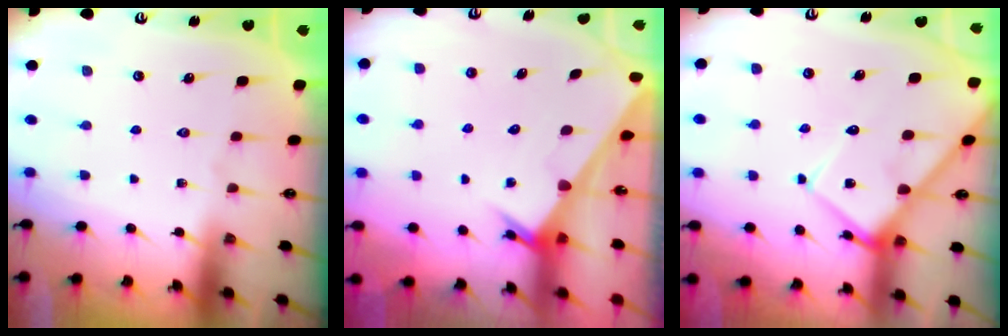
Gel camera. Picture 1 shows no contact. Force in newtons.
{"total": 2.4, "press": 2.4, "slide": 0.1}
{"total": 9.7, "press": 9.7, "slide": 1.0}